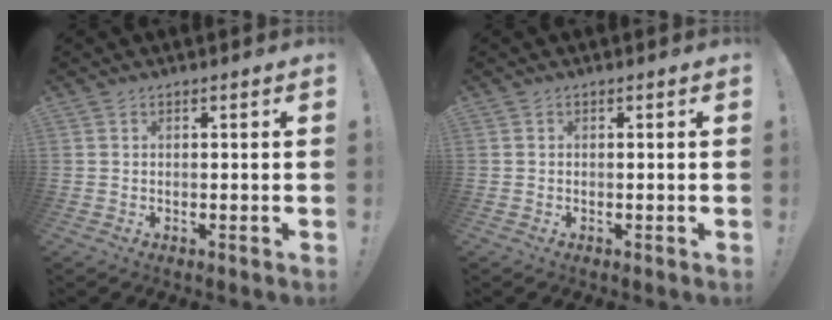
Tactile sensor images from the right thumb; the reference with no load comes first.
{"total": 0.0}